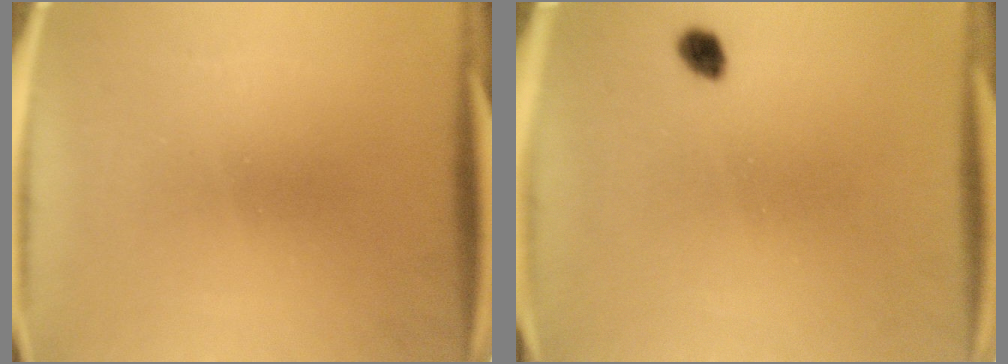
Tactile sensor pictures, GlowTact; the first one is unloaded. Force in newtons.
{"total": 2.2}